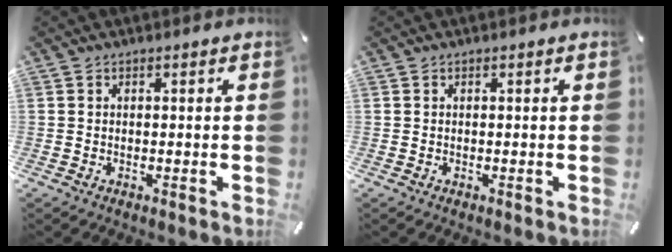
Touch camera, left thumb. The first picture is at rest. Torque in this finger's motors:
{"motor_torque": [0.08, 0.08, -0.04, -0.03, 0.00]}